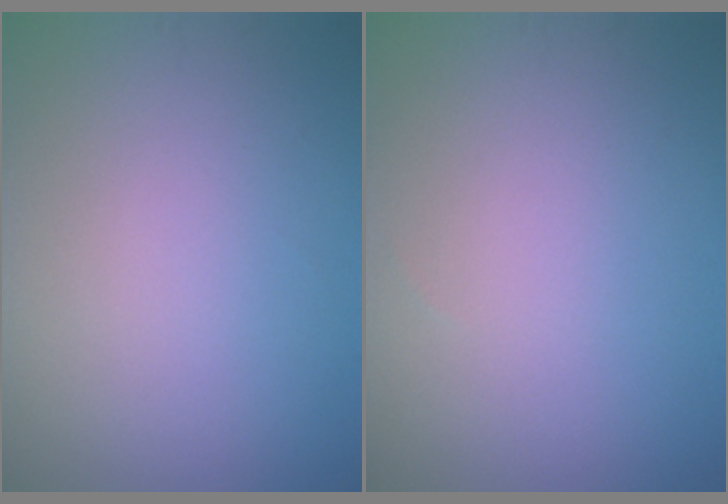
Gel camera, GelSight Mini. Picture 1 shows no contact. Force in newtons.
{"total": 0.0}